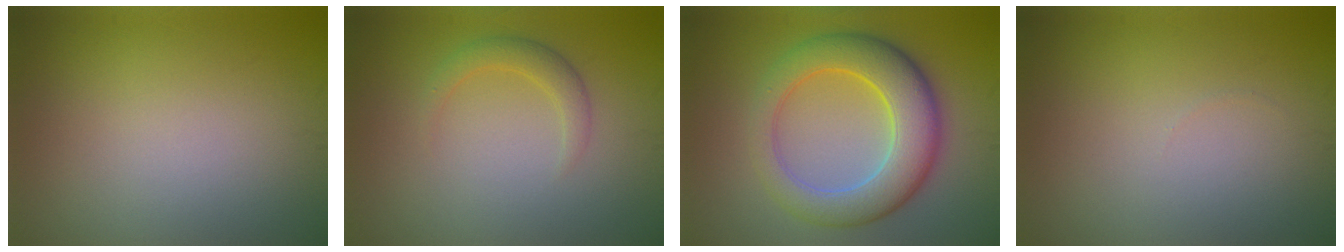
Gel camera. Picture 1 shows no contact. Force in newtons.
{"total": 2.0, "press": 2.0, "slide": 0.1}
{"total": 8.1, "press": 8.1, "slide": 0.3}
{"total": 0.0}